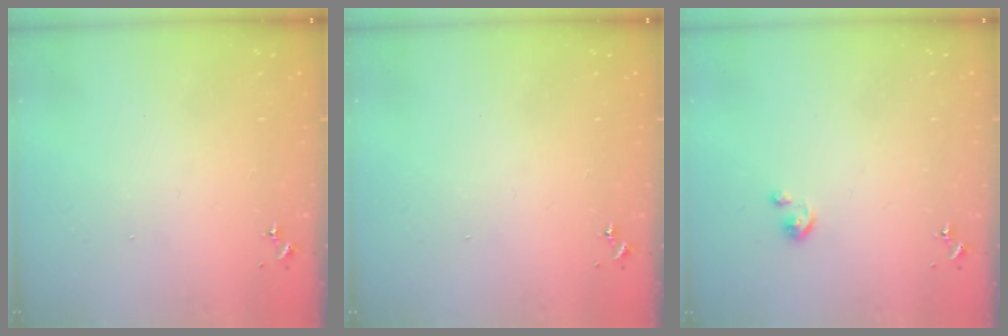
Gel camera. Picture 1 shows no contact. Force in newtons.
{"total": 0.0}
{"total": 2.5, "press": 2.5, "slide": 0.3}